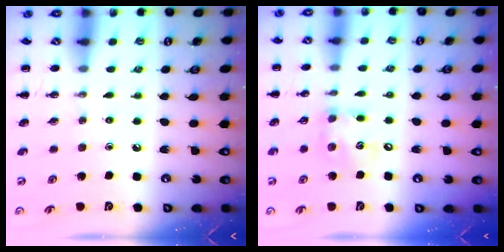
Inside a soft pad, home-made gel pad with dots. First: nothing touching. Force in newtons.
{"total": 8.2, "press": 8.2, "slide": 0.9}